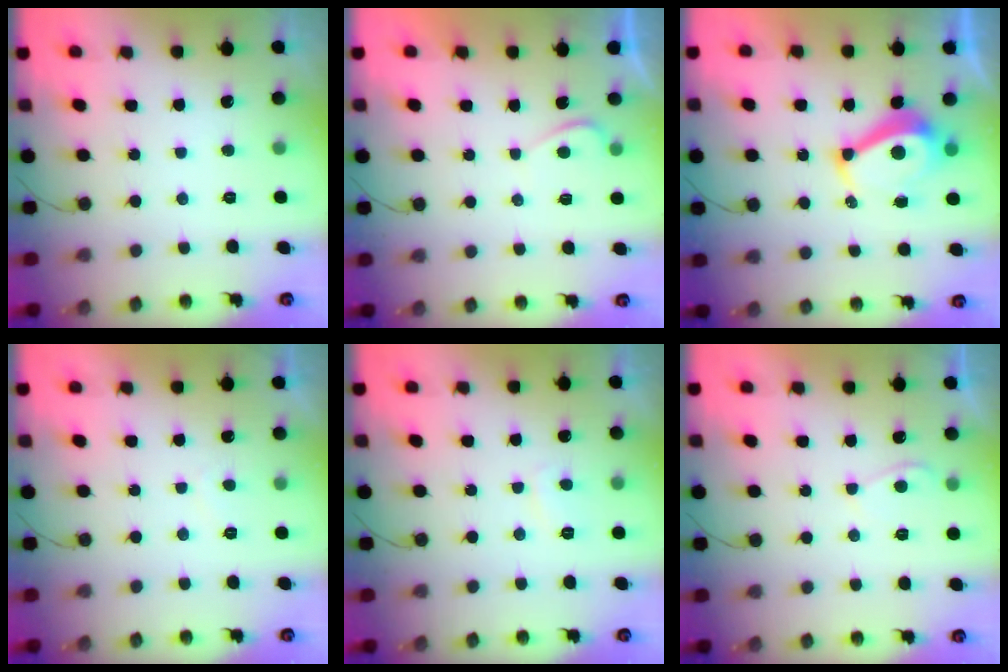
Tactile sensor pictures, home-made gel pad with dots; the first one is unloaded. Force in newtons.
{"total": 0.7, "press": 0.6, "slide": 0.4}
{"total": 7.1, "press": 7.1, "slide": 1.0}
{"total": 1.3, "press": 1.1, "slide": 0.6}
{"total": 2.7, "press": 2.6, "slide": 0.8}
{"total": 3.1, "press": 3.1, "slide": 0.5}